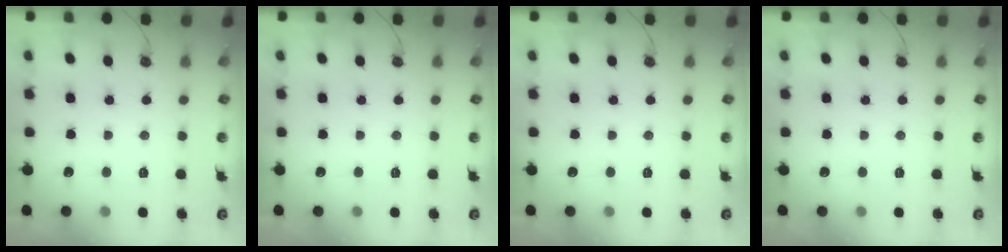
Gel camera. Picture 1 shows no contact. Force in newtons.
{"total": 0.0}
{"total": 0.0}
{"total": 0.0}